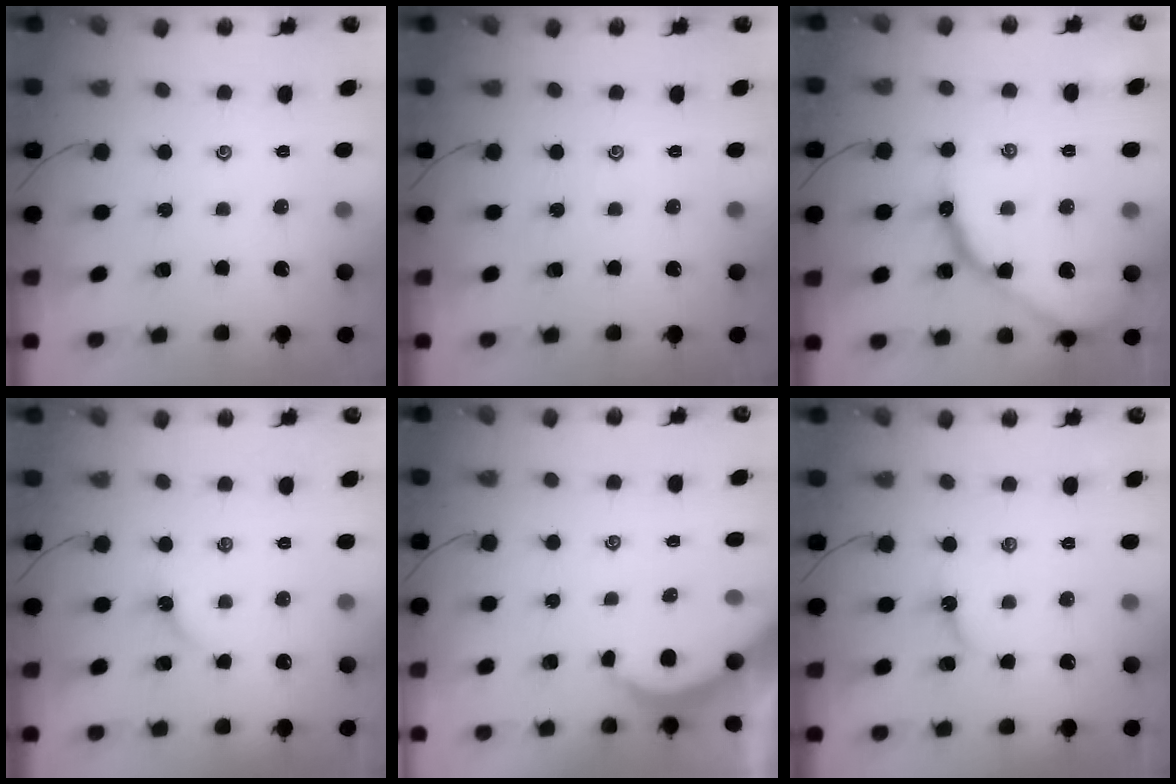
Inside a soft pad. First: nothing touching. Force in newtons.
{"total": 0.0}
{"total": 14.2, "press": 14.2, "slide": 1.0}
{"total": 3.2, "press": 3.1, "slide": 0.5}
{"total": 2.1, "press": 2.0, "slide": 0.4}
{"total": 2.8, "press": 2.8, "slide": 0.2}